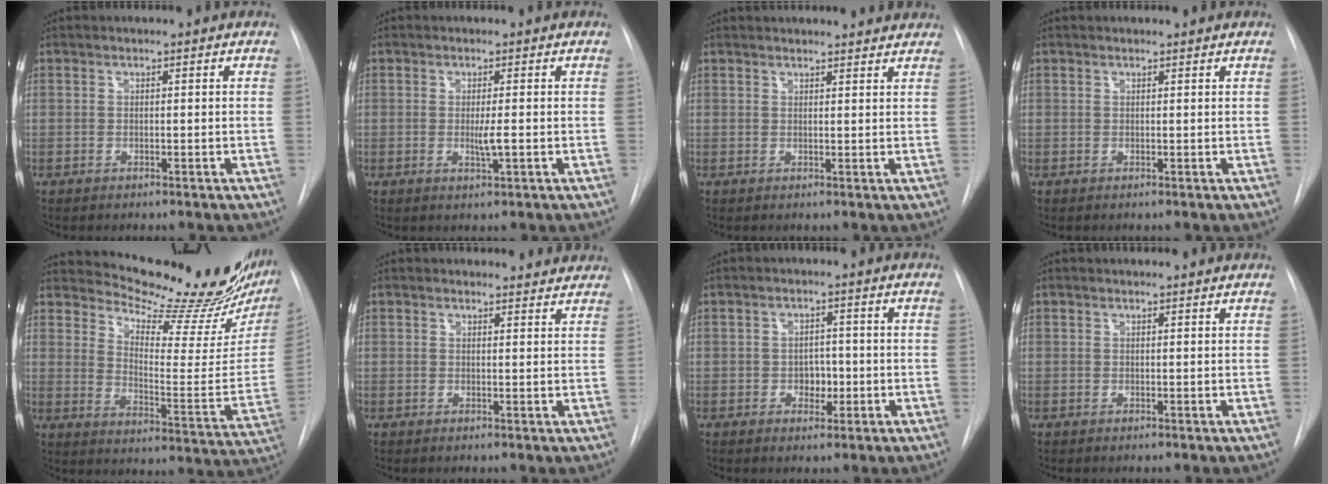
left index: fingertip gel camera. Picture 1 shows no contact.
{"total": 2.0, "force": [-0.2, -0.1, 2.0], "torque": [-0.037, -0.006, -0.004]}
{"total": 10.1, "force": [9.8, 1.5, 2.3], "torque": [-0.019, 0.021, 0.107]}
{"total": 1.7, "force": [1.6, 0.1, 0.2], "torque": [-0.007, 0.010, 0.022]}
{"total": 23.6, "force": [21.2, 3.4, 9.9], "torque": [-0.145, -0.101, 0.271]}
{"total": 5.2, "force": [5.1, 1.2, 0.3], "torque": [0.005, 0.000, 0.041]}
{"total": 2.9, "force": [-0.6, 2.1, 1.8], "torque": [-0.019, 0.005, -0.005]}
{"total": 2.6, "force": [2.6, 0.1, 0.4], "torque": [-0.008, 0.012, 0.027]}